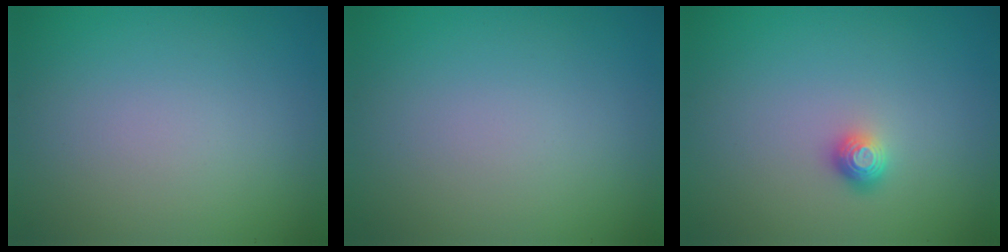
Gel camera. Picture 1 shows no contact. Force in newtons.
{"total": 0.0}
{"total": 1.2, "press": 1.0, "slide": 0.7}